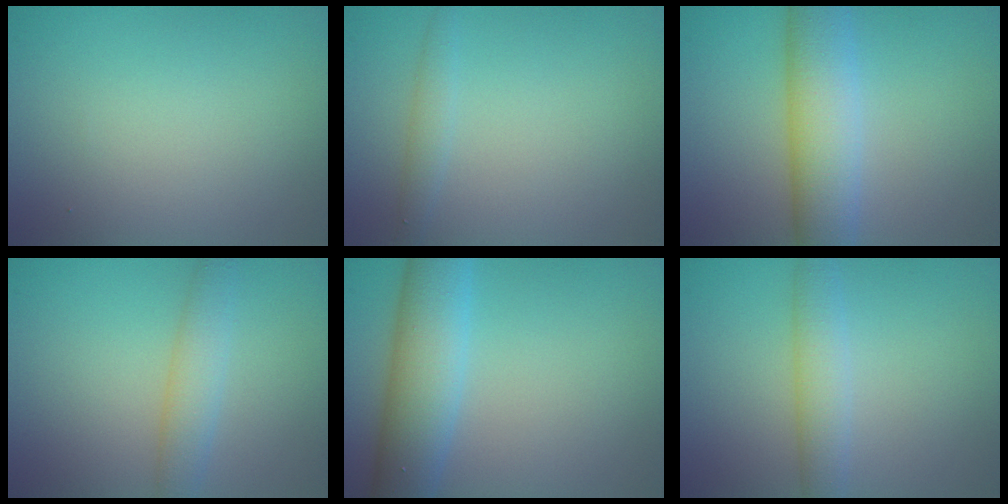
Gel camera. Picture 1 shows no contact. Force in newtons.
{"total": 1.3, "press": 1.3, "slide": 0.0}
{"total": 5.9, "press": 5.9, "slide": 0.3}
{"total": 2.8, "press": 2.8, "slide": 0.1}
{"total": 6.6, "press": 6.5, "slide": 0.2}
{"total": 3.0, "press": 3.0, "slide": 0.1}